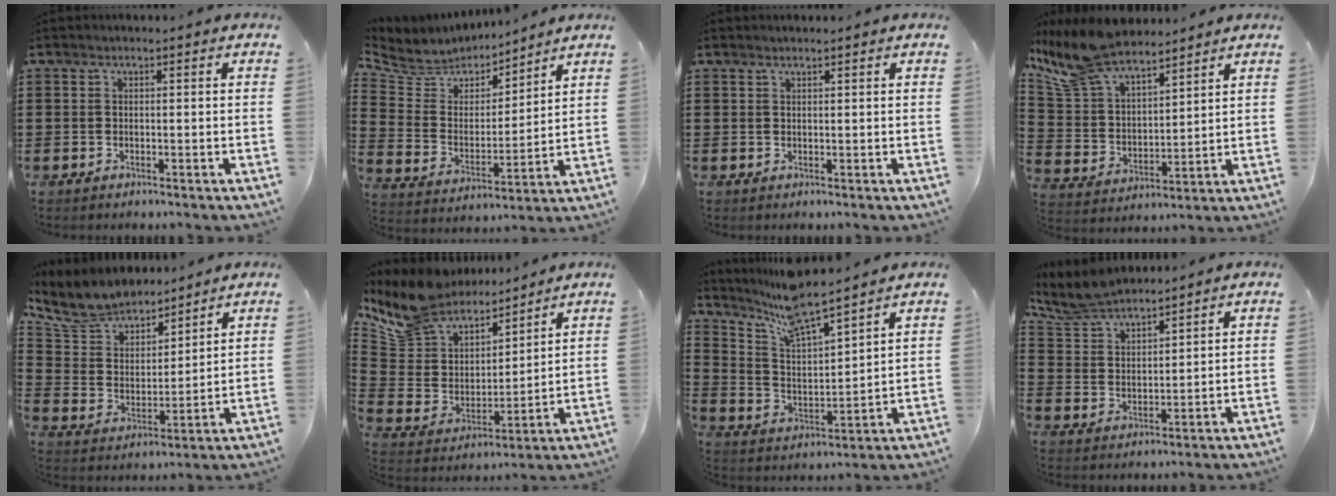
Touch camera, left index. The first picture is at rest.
{"total": 6.1, "force": [5.5, 2.6, 0.1], "torque": [-0.047, -0.041, 0.095]}
{"total": 0.7, "force": [0.7, 0.0, 0.3], "torque": [-0.006, -0.002, 0.014]}
{"total": 11.0, "force": [9.5, 3.2, 4.6], "torque": [-0.127, -0.033, 0.177]}
{"total": 7.9, "force": [7.3, 2.6, 1.6], "torque": [-0.075, -0.048, 0.131]}
{"total": 9.9, "force": [9.1, 3.7, -0.1], "torque": [-0.062, -0.073, 0.169]}
{"total": 8.1, "force": [7.2, 0.4, 3.7], "torque": [-0.100, -0.042, 0.124]}
{"total": 6.7, "force": [6.3, 1.3, 2.1], "torque": [-0.066, -0.021, 0.116]}